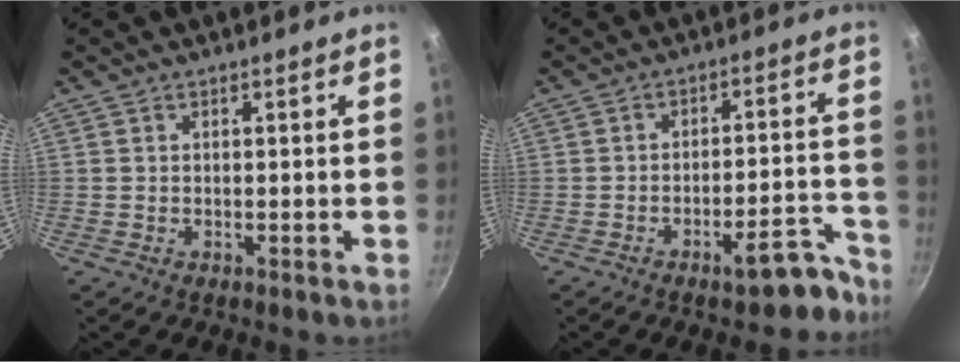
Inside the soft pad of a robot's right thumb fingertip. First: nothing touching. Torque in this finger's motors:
{"motor_torque": [1.38, 1.11, -0.17, -0.14, 0.19]}